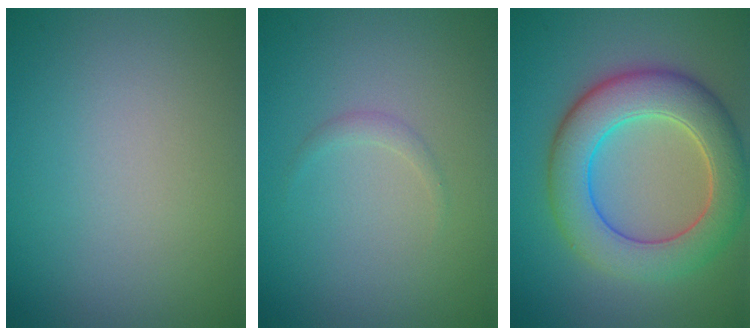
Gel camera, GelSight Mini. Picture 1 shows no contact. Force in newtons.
{"total": 0.8, "press": 0.8, "slide": 0.0}
{"total": 7.9, "press": 7.9, "slide": 0.4}